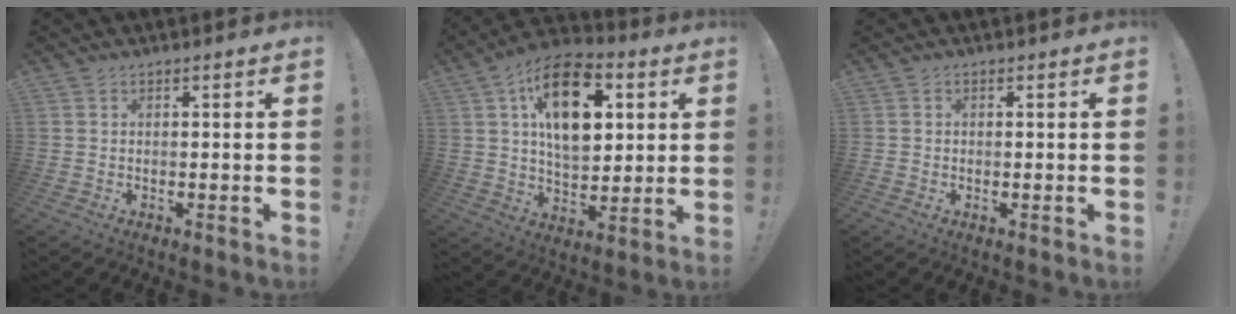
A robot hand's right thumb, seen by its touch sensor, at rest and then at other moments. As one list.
[{"total": 19.9, "force": [6.3, 11.9, 14.7], "torque": [-0.228, -0.009, 0.108]}, {"total": 0.6, "force": [-0.3, 0.5, 0.2], "torque": [-0.011, 0.005, -0.002]}]